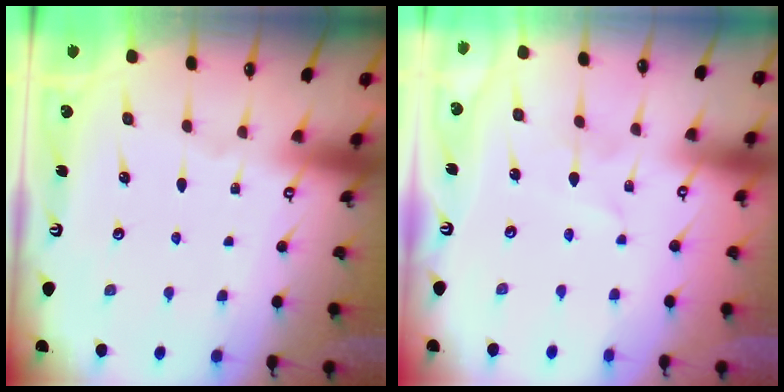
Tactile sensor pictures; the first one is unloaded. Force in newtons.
{"total": 2.9, "press": 2.9, "slide": 0.4}